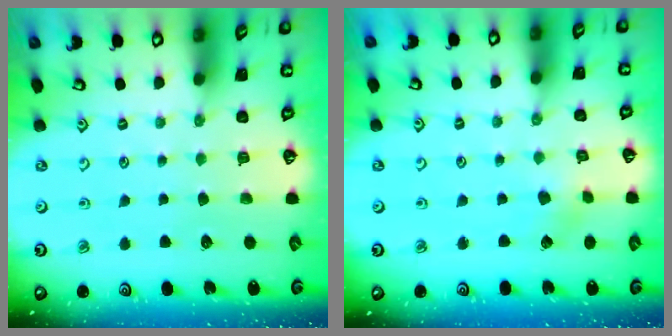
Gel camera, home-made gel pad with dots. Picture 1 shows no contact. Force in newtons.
{"total": 2.3, "press": 2.1, "slide": 0.7}